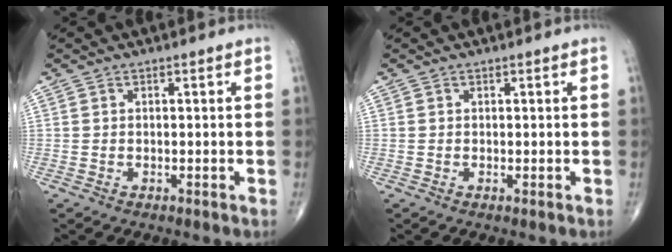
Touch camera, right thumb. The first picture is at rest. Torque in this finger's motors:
{"motor_torque": [-0.02, 0.05, -0.05, -0.33, 0.06]}